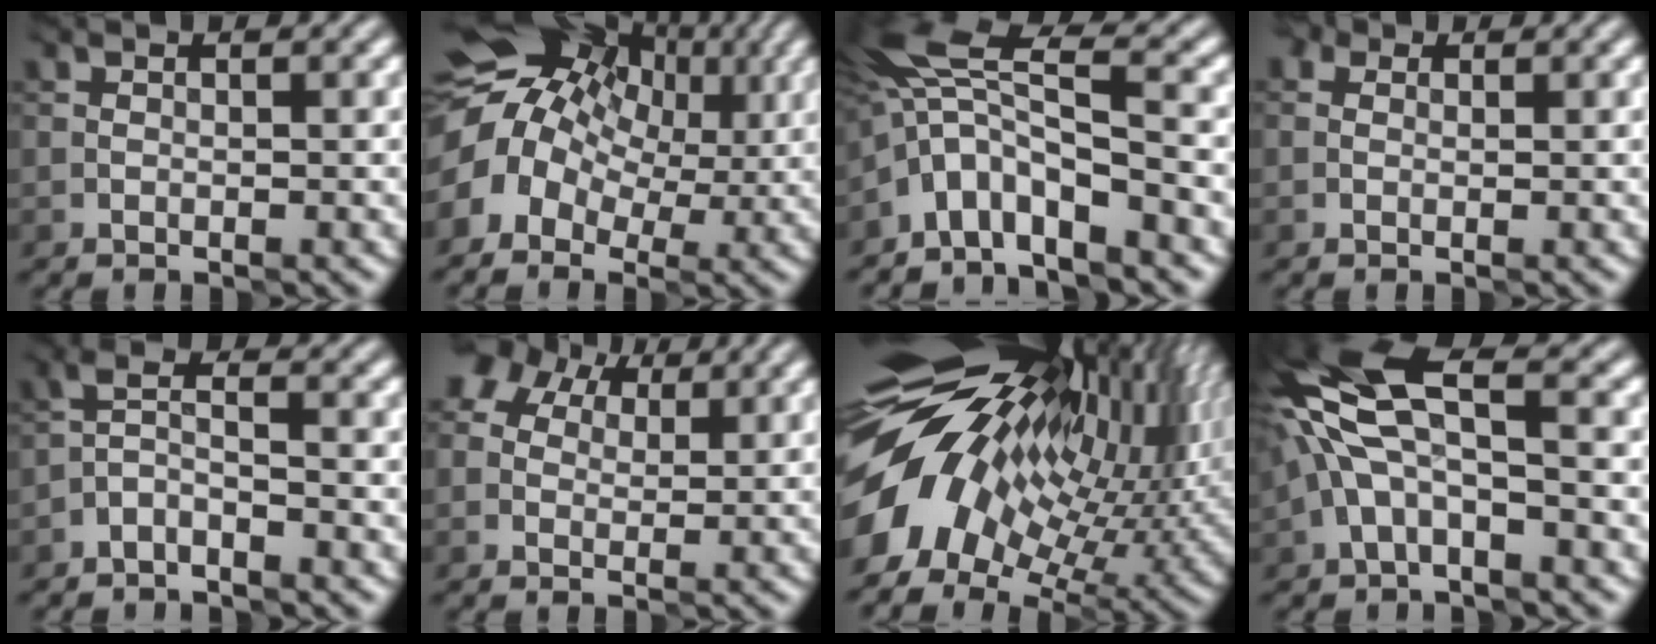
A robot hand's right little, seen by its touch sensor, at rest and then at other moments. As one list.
[{"total": 9.7, "force": [1.9, 7.3, 6.1], "torque": [-0.096, 0.012, 0.039]}, {"total": 5.8, "force": [-2.4, 1.9, 4.9], "torque": [-0.087, 0.010, -0.056]}, {"total": 0.7, "force": [0.3, 0.6, 0.3], "torque": [0.001, -0.001, -0.003]}, {"total": 1.8, "force": [-1.4, 0.5, 1.1], "torque": [-0.024, 0.007, -0.034]}, {"total": 4.8, "force": [2.1, 3.6, 2.4], "torque": [-0.033, 0.022, 0.015]}, {"total": 14.7, "force": [2.8, 8.0, 12.0], "torque": [-0.230, 0.012, 0.049]}, {"total": 7.5, "force": [0.1, 3.3, 6.8], "torque": [-0.143, 0.028, -0.016]}]